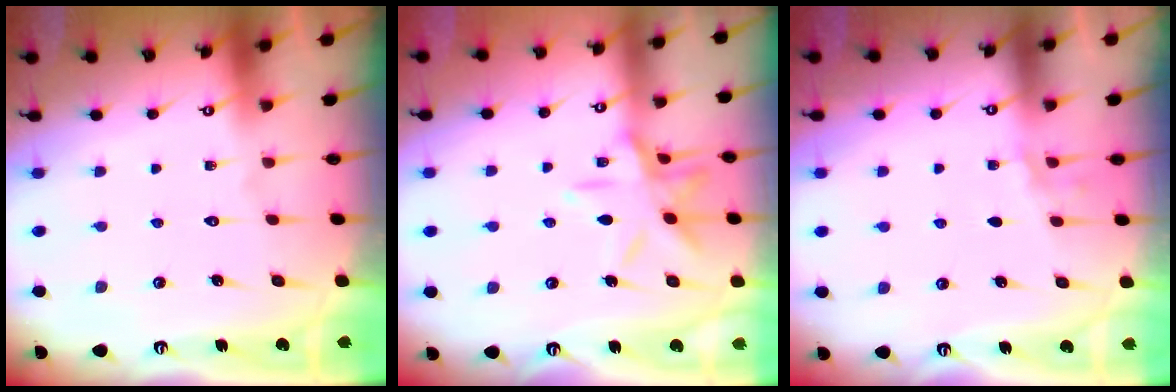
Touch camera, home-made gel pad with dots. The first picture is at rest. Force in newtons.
{"total": 12.3, "press": 12.2, "slide": 0.9}
{"total": 2.7, "press": 2.4, "slide": 1.4}